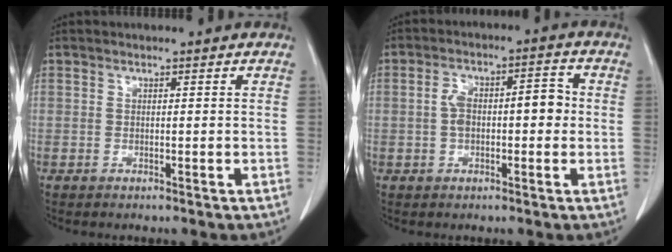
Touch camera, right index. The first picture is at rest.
{"total": 7.1, "force": [-0.1, 3.2, 6.3], "torque": [-0.114, 0.035, -0.004]}